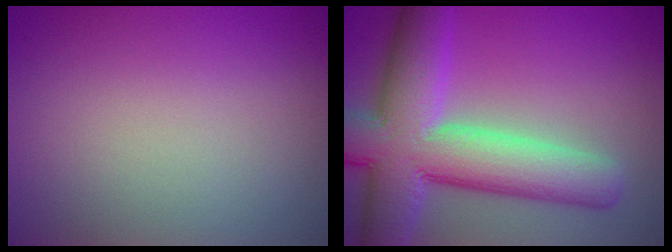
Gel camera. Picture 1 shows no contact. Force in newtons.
{"total": 11.8, "press": 11.8, "slide": 0.7}